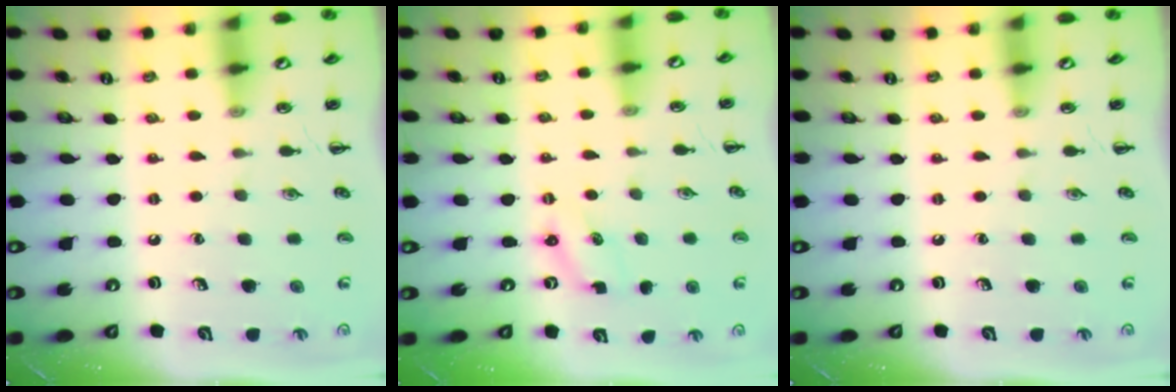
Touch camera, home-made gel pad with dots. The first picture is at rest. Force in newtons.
{"total": 2.3, "press": 2.2, "slide": 0.7}
{"total": 0.0}